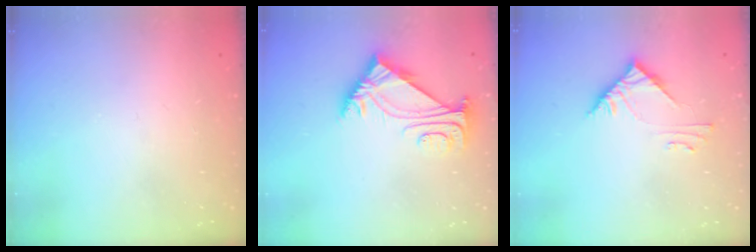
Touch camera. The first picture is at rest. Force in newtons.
{"total": 5.9, "press": 5.8, "slide": 1.1}
{"total": 5.2, "press": 5.2, "slide": 0.5}